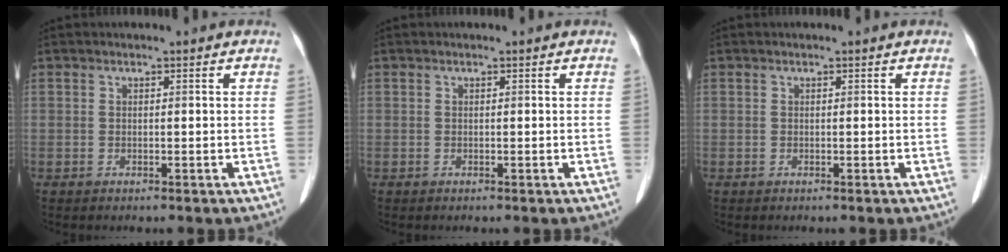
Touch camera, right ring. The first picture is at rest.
{"total": 0.0}
{"total": 0.0}